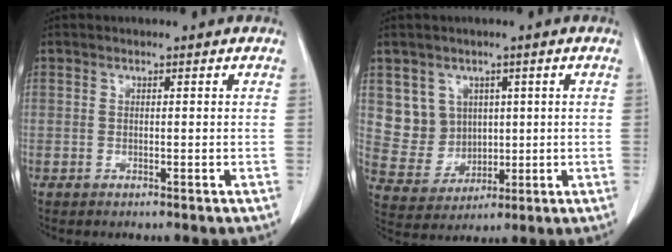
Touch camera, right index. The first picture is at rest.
{"total": 6.7, "force": [2.3, 6.2, 1.2], "torque": [-0.028, 0.019, 0.057]}